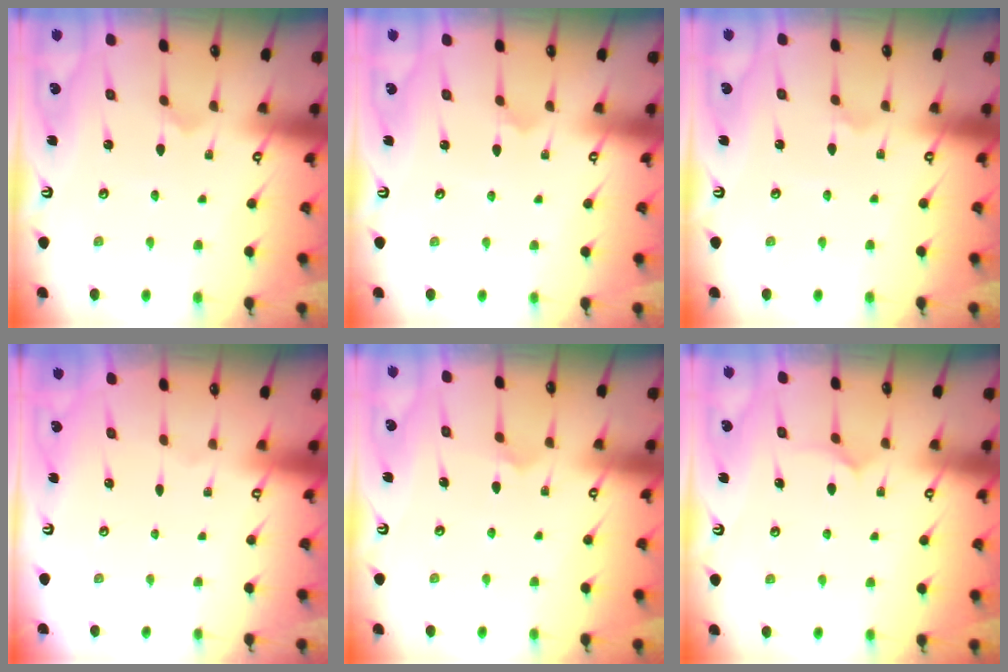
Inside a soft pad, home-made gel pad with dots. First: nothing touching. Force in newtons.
{"total": 2.4, "press": 2.4, "slide": 0.2}
{"total": 1.8, "press": 1.7, "slide": 0.4}
{"total": 0.0}
{"total": 3.8, "press": 3.8, "slide": 0.2}
{"total": 6.4, "press": 6.4, "slide": 0.4}